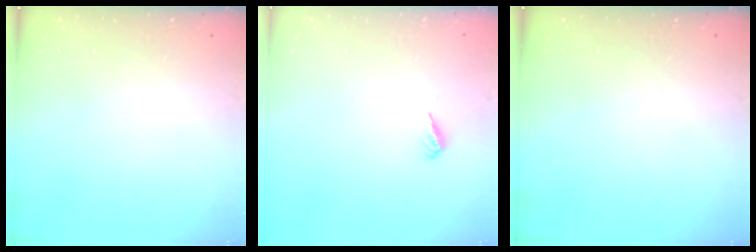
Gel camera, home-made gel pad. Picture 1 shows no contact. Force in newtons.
{"total": 3.6, "press": 3.4, "slide": 1.2}
{"total": 0.0}